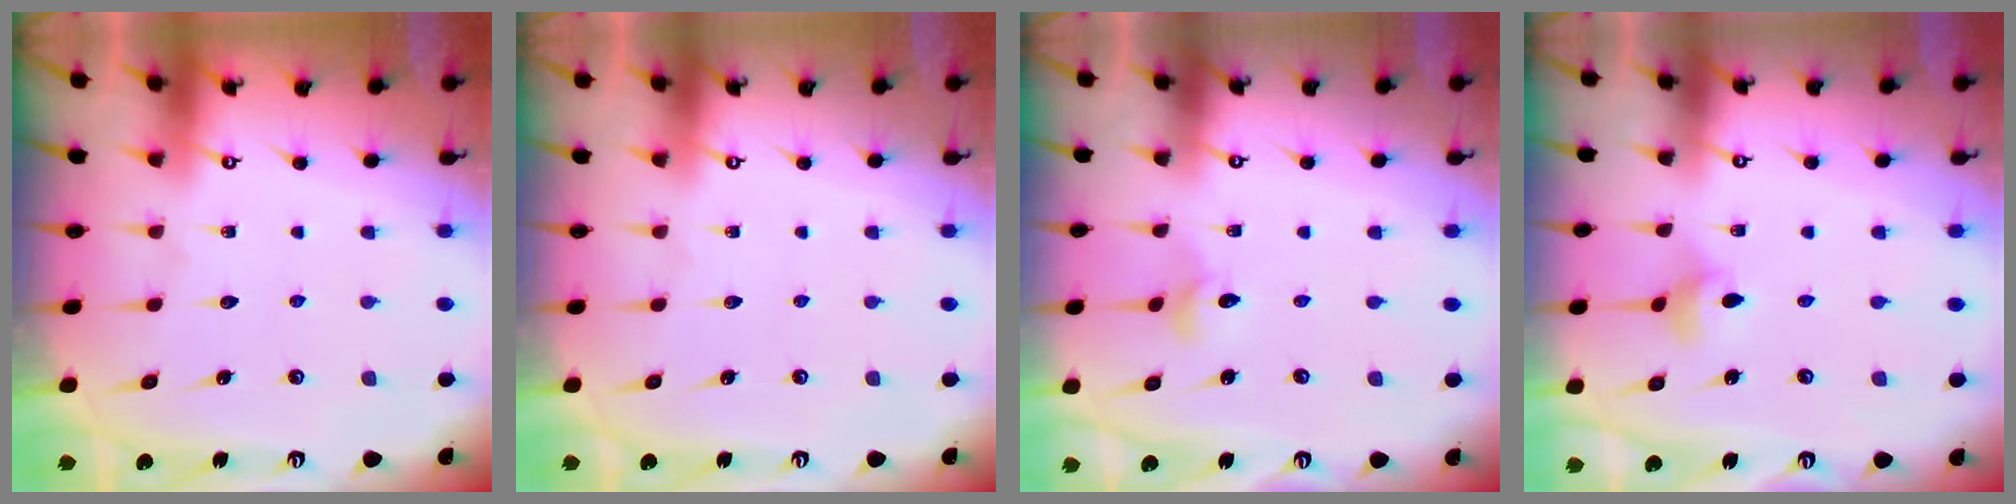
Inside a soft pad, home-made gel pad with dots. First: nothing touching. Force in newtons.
{"total": 0.0}
{"total": 2.8, "press": 2.8, "slide": 0.3}
{"total": 3.8, "press": 3.7, "slide": 0.7}